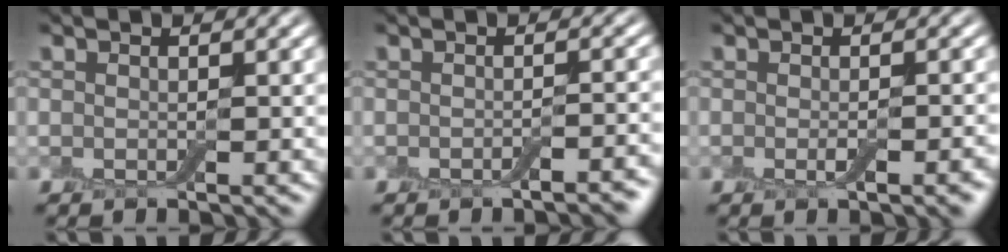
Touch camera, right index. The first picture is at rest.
{"total": 2.0, "force": [-1.2, 0.5, 1.5], "torque": [-0.015, 0.001, -0.019]}
{"total": 2.4, "force": [-0.8, 0.6, 2.1], "torque": [-0.029, -0.003, -0.012]}